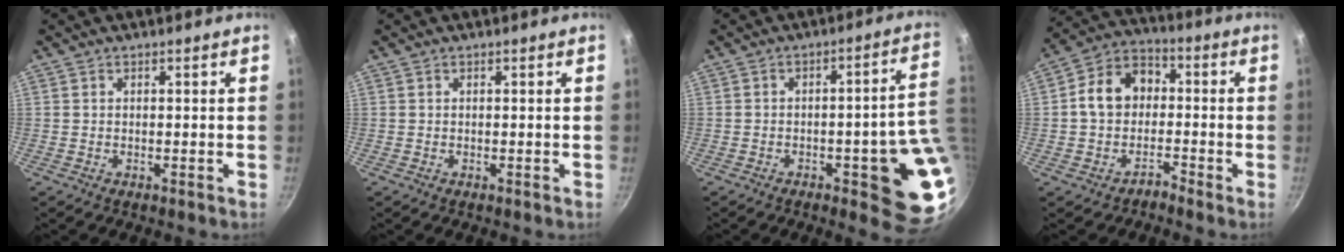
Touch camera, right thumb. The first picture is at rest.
{"total": 0.0}
{"total": 15.0, "force": [-2.7, 4.3, 14.1], "torque": [-0.125, 0.013, -0.032]}
{"total": 9.2, "force": [-2.4, 7.3, 4.9], "torque": [-0.050, 0.052, -0.058]}